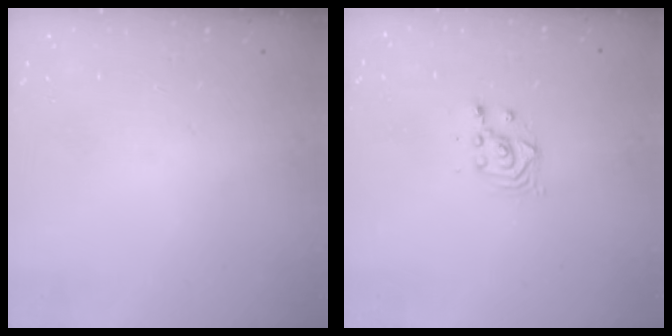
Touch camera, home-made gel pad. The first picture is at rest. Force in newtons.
{"total": 2.9, "press": 2.9, "slide": 0.1}